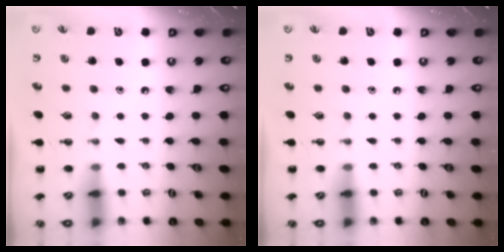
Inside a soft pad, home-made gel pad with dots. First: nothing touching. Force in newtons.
{"total": 0.0}